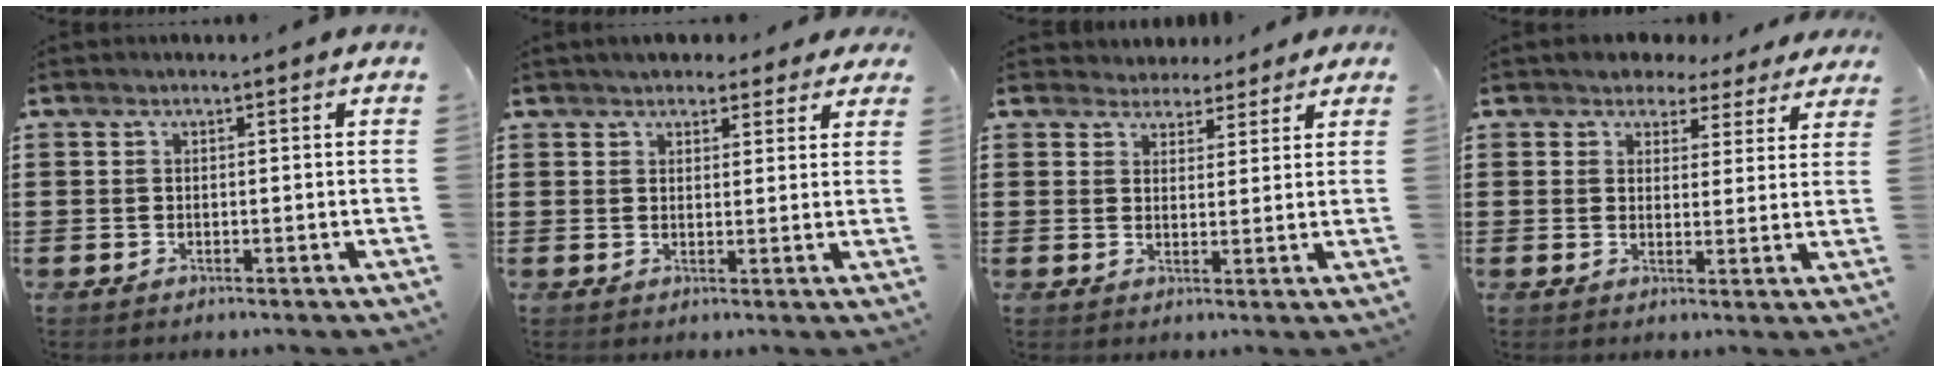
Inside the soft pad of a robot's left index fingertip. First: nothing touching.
{"total": 3.3, "force": [2.9, 1.3, 0.7], "torque": [-0.016, -0.002, 0.052]}
{"total": 3.4, "force": [3.0, 1.7, 0.1], "torque": [-0.016, 0.000, 0.056]}
{"total": 3.7, "force": [3.1, 1.9, 0.5], "torque": [-0.018, -0.004, 0.056]}